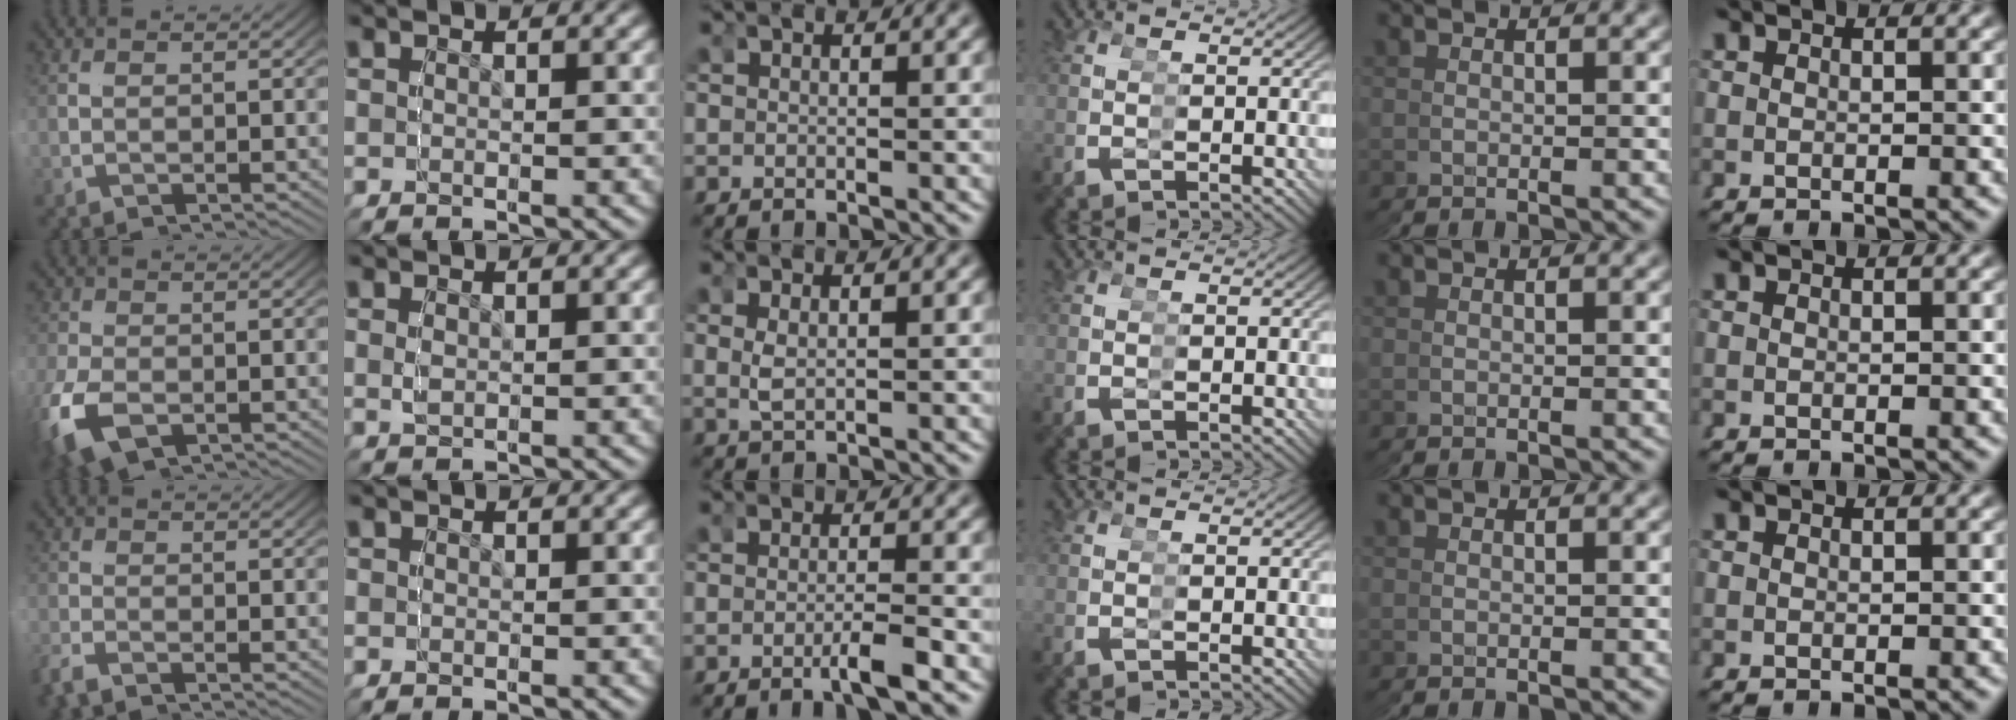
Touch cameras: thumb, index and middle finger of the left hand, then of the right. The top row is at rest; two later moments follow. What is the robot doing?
{"motion": "grasp_and_lifting", "object": "glasses"}